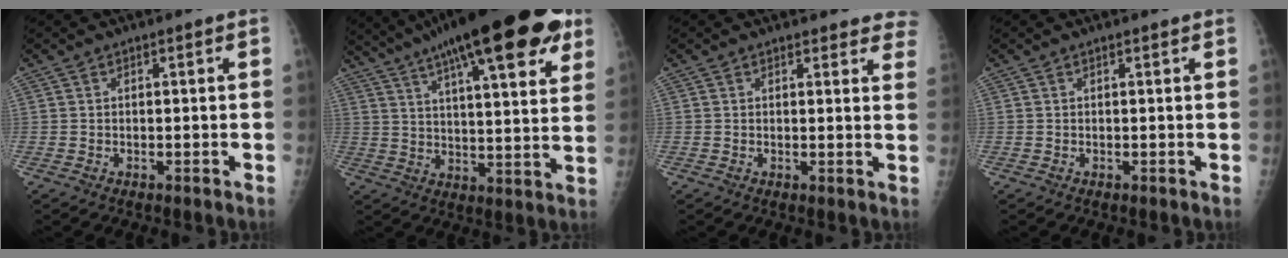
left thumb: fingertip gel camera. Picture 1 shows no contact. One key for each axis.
{"total": 27.2, "fx": 16.4, "fy": 7.1, "fz": 20.5, "tx": -0.294, "ty": -0.012, "tz": 0.234}
{"total": 7.8, "fx": 7.3, "fy": 2.6, "fz": 1.1, "tx": 0.041, "ty": -0.030, "tz": 0.051}
{"total": 0.6, "fx": 0.6, "fy": 0.2, "fz": 0.1, "tx": -0.005, "ty": -0.002, "tz": 0.008}